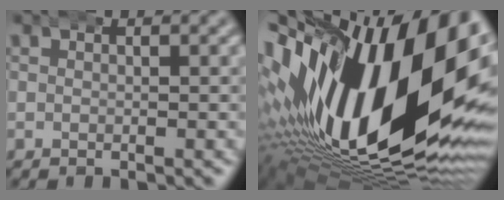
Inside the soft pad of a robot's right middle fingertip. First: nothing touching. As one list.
[{"total": 28.2, "force": [-0.8, 15.4, 23.7], "torque": [-0.371, -0.006, 0.004]}]